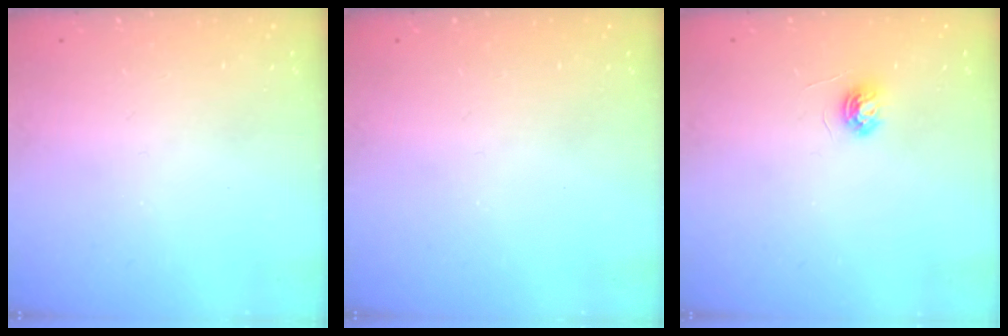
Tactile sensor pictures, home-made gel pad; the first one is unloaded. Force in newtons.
{"total": 0.0}
{"total": 4.4, "press": 4.4, "slide": 0.5}